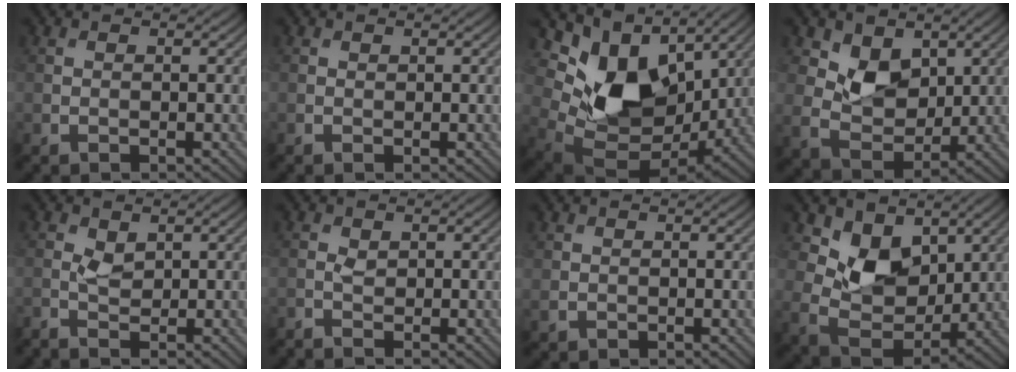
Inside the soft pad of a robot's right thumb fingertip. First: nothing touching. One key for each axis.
{"total": 0.0}
{"total": 13.7, "fx": 4.6, "fy": 8.9, "fz": 9.4, "tx": -0.191, "ty": -0.007, "tz": 0.090}
{"total": 6.3, "fx": 2.8, "fy": 4.4, "fz": 3.6, "tx": -0.080, "ty": -0.017, "tz": 0.045}
{"total": 1.5, "fx": -0.3, "fy": 0.7, "fz": 1.3, "tx": -0.037, "ty": 0.003, "tz": -0.012}
{"total": 1.1, "fx": -0.9, "fy": 0.3, "fz": 0.7, "tx": -0.025, "ty": 0.000, "tz": -0.025}
{"total": 0.8, "fx": -0.1, "fy": 0.7, "fz": 0.3, "tx": -0.010, "ty": -0.004, "tz": 0.000}
{"total": 8.1, "fx": 3.9, "fy": 5.4, "fz": 4.6, "tx": -0.099, "ty": -0.020, "tz": 0.065}